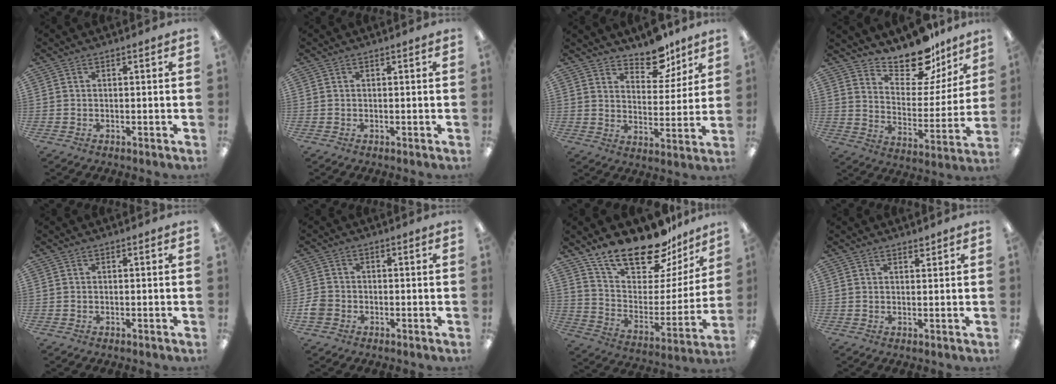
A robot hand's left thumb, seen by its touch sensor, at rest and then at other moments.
{"total": 0.0}
{"total": 10.1, "force": [8.4, 4.7, 3.3], "torque": [-0.032, -0.063, 0.149]}
{"total": 15.4, "force": [13.3, 5.5, 5.5], "torque": [-0.083, -0.107, 0.233]}
{"total": 0.0}
{"total": 3.7, "force": [-1.4, 3.0, 1.6], "torque": [-0.030, 0.007, -0.026]}
{"total": 21.3, "force": [17.2, 7.9, 9.8], "torque": [-0.160, -0.124, 0.302]}
{"total": 1.3, "force": [1.2, 0.3, 0.2], "torque": [0.003, -0.005, 0.022]}